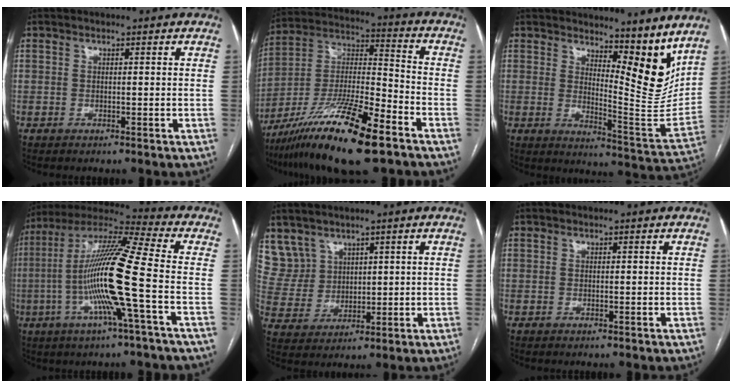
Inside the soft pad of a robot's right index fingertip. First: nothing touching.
{"total": 19.1, "force": [-12.1, 2.3, 14.6], "torque": [-0.292, -0.028, -0.217]}
{"total": 11.4, "force": [8.5, 2.7, 7.2], "torque": [-0.097, -0.034, 0.128]}
{"total": 17.0, "force": [-3.5, -0.9, 16.6], "torque": [-0.320, -0.001, -0.079]}
{"total": 7.6, "force": [5.0, 5.8, 0.2], "torque": [-0.014, 0.022, 0.118]}
{"total": 0.0}